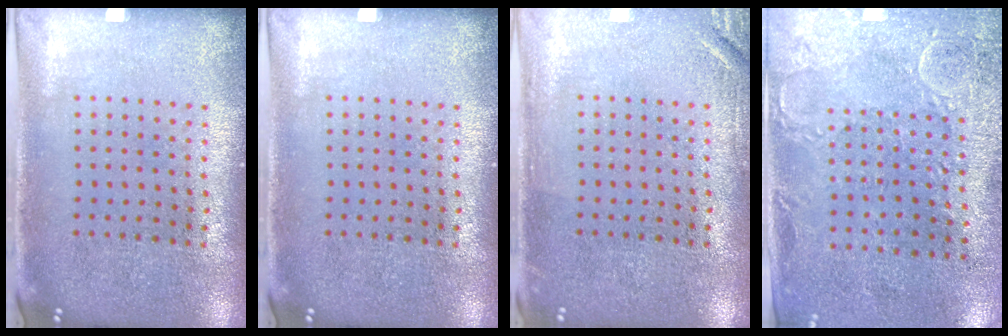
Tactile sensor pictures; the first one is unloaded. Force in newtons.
{"total": 0.0}
{"total": 1.7, "press": 1.7, "slide": 0.2}
{"total": 2.9, "press": 2.3, "slide": 1.8}